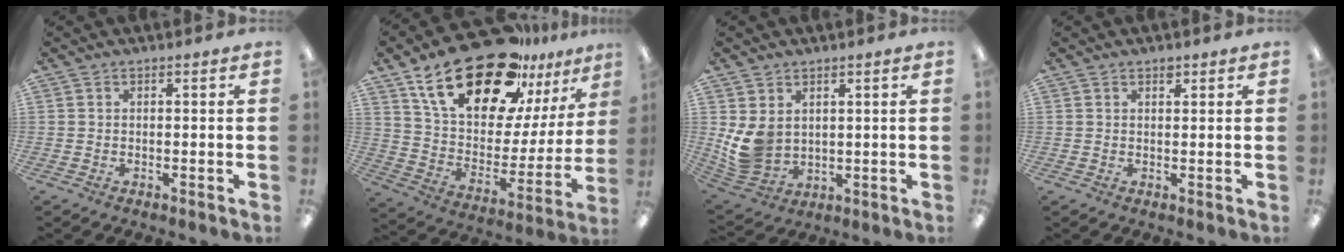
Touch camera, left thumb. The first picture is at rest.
{"total": 27.0, "force": [18.9, 11.5, 15.5], "torque": [-0.272, -0.114, 0.327]}
{"total": 8.7, "force": [1.9, 6.9, 4.9], "torque": [-0.120, -0.007, 0.041]}
{"total": 1.2, "force": [1.0, 0.5, 0.5], "torque": [-0.002, -0.003, 0.016]}